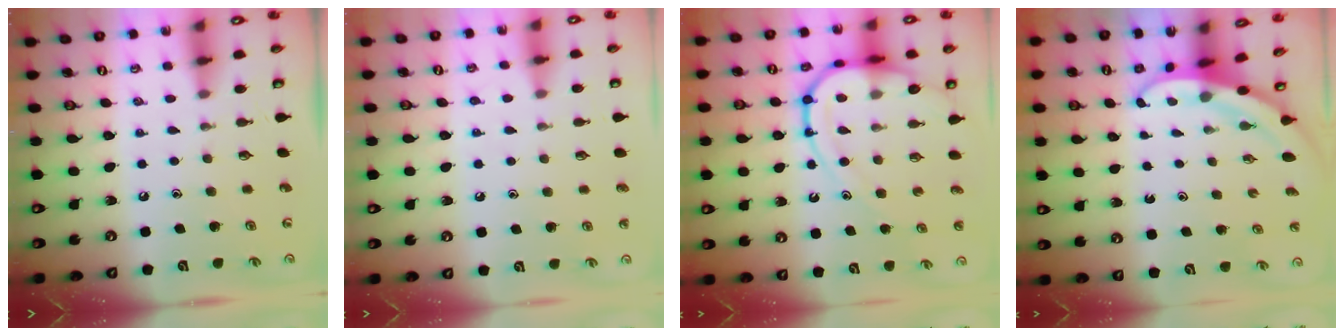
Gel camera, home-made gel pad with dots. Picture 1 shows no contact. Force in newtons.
{"total": 4.1, "press": 4.1, "slide": 0.4}
{"total": 14.9, "press": 14.8, "slide": 1.6}
{"total": 3.6, "press": 3.6, "slide": 0.1}